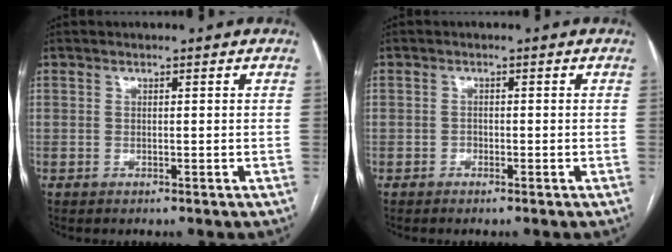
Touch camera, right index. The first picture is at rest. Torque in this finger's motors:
{"motor_torque": [0.00, 0.04, -0.16, -0.04]}